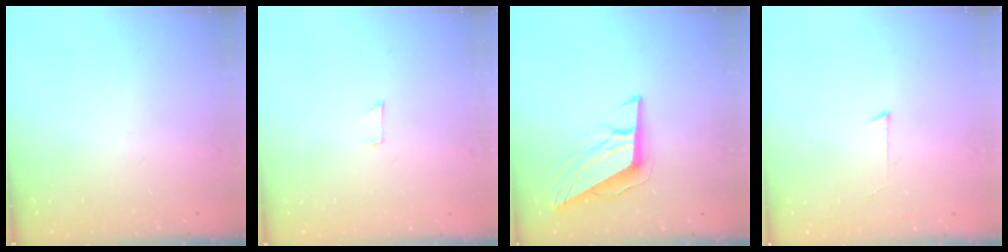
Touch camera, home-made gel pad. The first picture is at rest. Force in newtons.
{"total": 3.6, "press": 3.6, "slide": 0.3}
{"total": 10.7, "press": 10.3, "slide": 2.6}
{"total": 3.0, "press": 3.0, "slide": 0.3}